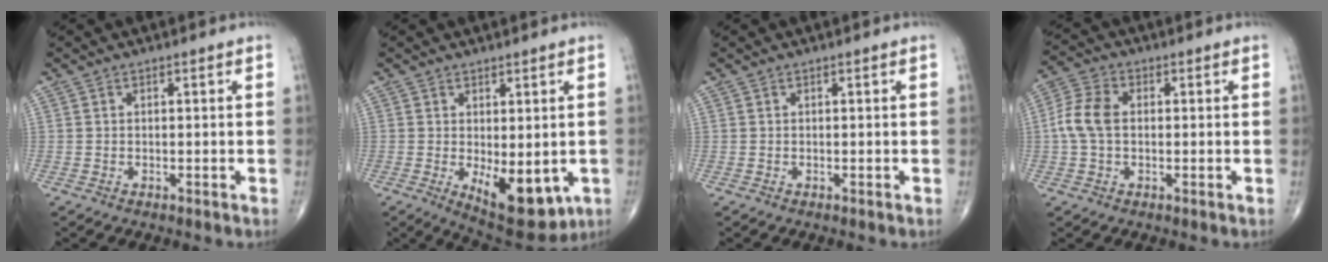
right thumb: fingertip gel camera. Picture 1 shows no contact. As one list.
[{"total": 11.0, "force": [-2.5, 5.1, 9.5], "torque": [-0.111, -0.019, -0.018]}, {"total": 0.0}, {"total": 6.9, "force": [0.1, 4.5, 5.2], "torque": [-0.117, 0.019, -0.004]}]